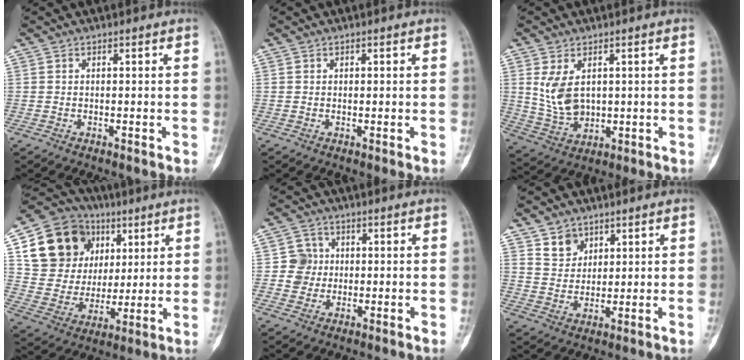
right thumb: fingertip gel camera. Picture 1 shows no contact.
{"total": 0.5, "force": [0.2, 0.3, 0.4], "torque": [0.000, 0.000, 0.003]}
{"total": 7.8, "force": [1.9, 5.1, 5.6], "torque": [-0.094, -0.012, 0.053]}
{"total": 19.8, "force": [7.5, 16.2, 8.7], "torque": [-0.118, 0.009, 0.146]}
{"total": 4.5, "force": [0.1, 4.4, 0.5], "torque": [0.025, 0.010, -0.003]}
{"total": 5.0, "force": [3.2, 3.6, 1.1], "torque": [0.000, -0.026, 0.064]}